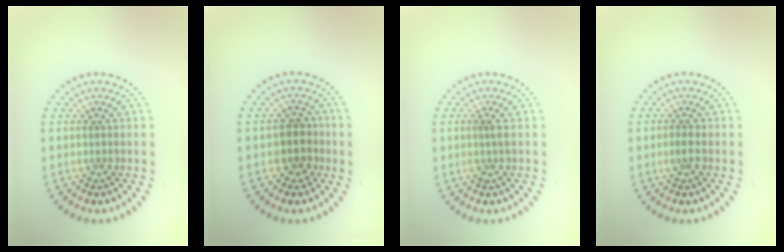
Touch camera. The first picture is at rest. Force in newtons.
{"total": 2.7, "press": 2.4, "slide": 1.1}
{"total": 1.1, "press": 0.8, "slide": 0.7}
{"total": 1.0, "press": 1.0, "slide": 0.2}